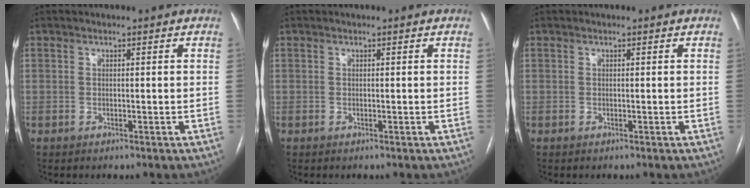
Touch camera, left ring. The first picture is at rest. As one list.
[{"total": 0.0}, {"total": 0.0}]